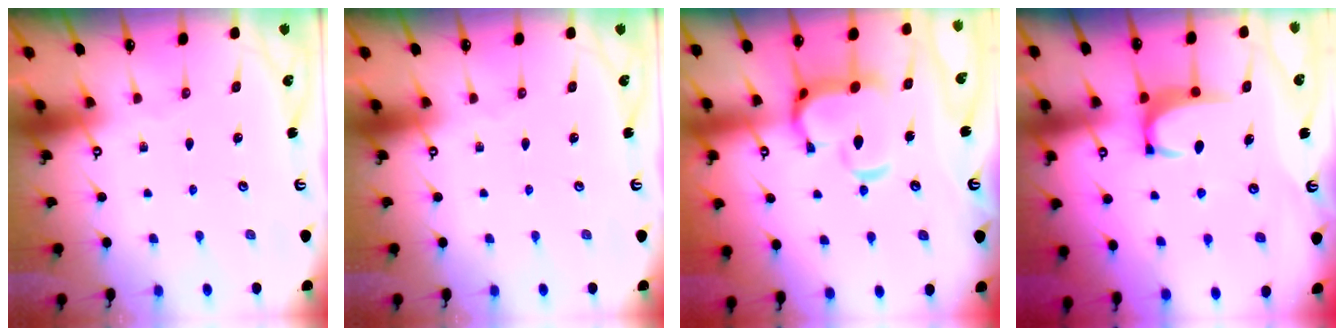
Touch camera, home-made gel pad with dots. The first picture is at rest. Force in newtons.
{"total": 0.0}
{"total": 7.9, "press": 7.8, "slide": 1.3}
{"total": 3.6, "press": 3.6, "slide": 0.5}